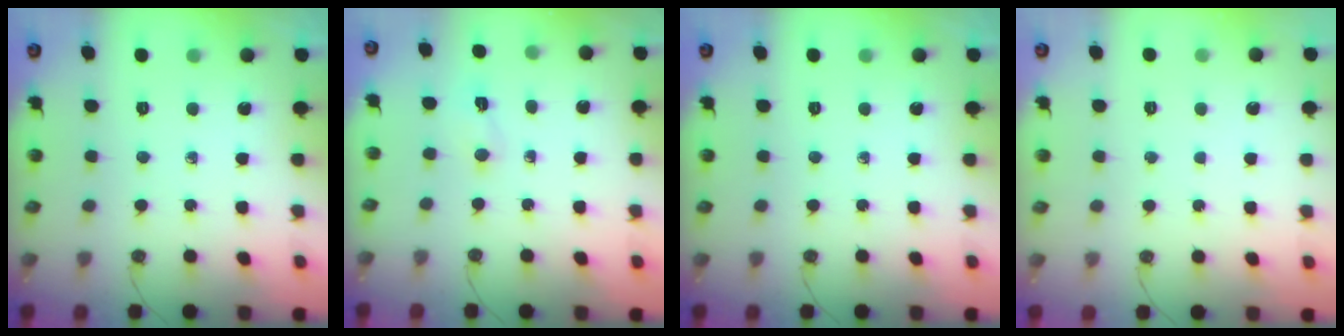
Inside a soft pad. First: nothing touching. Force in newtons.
{"total": 2.3, "press": 2.2, "slide": 0.7}
{"total": 0.0}
{"total": 1.3, "press": 1.3, "slide": 0.1}